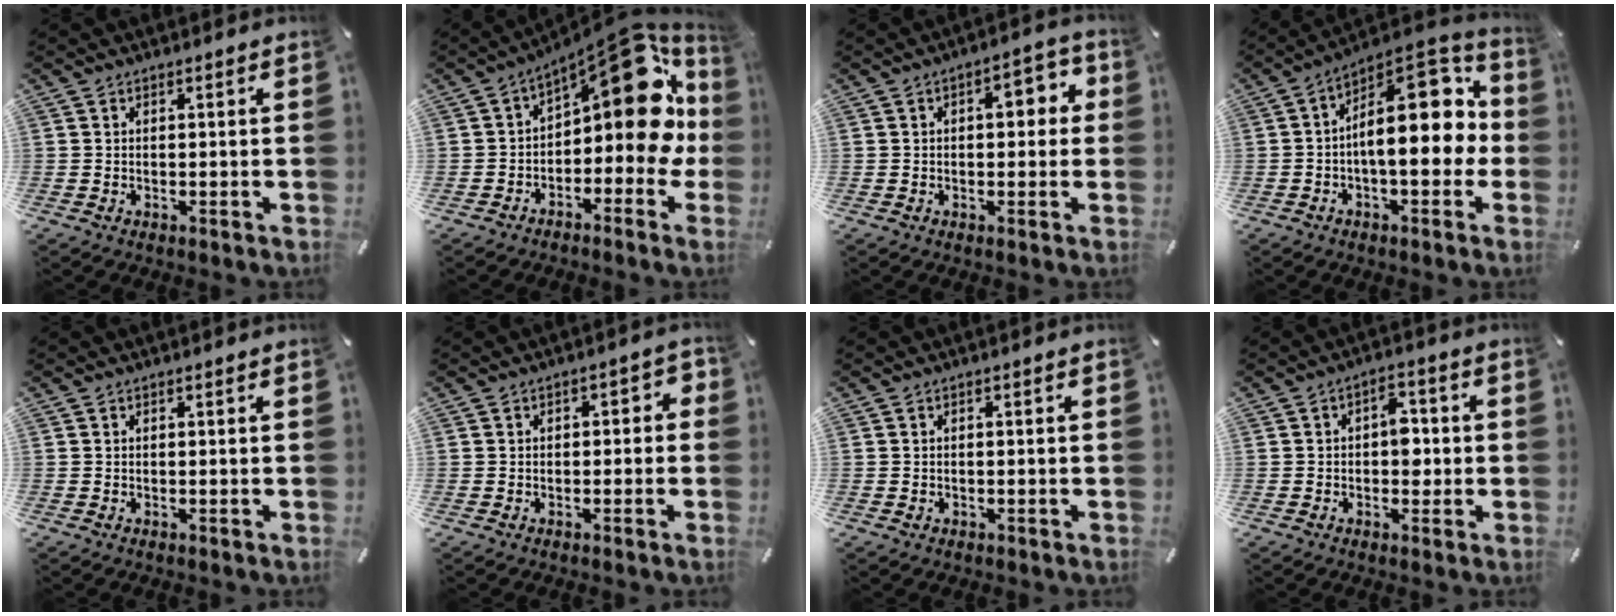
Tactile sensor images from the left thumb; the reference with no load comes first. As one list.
[{"total": 19.0, "force": [6.8, 9.3, 15.0], "torque": [-0.186, -0.061, 0.115]}, {"total": 6.3, "force": [0.7, 3.7, 5.1], "torque": [-0.061, 0.003, 0.000]}, {"total": 18.5, "force": [1.9, 9.3, 15.9], "torque": [-0.212, -0.022, 0.037]}, {"total": 0.0}, {"total": 2.5, "force": [-1.2, 1.5, 1.5], "torque": [-0.026, 0.013, -0.026]}, {"total": 0.8, "force": [-0.3, 0.6, 0.2], "torque": [-0.004, 0.003, -0.008]}, {"total": 5.4, "force": [-0.1, 3.6, 4.0], "torque": [-0.038, -0.001, -0.013]}]